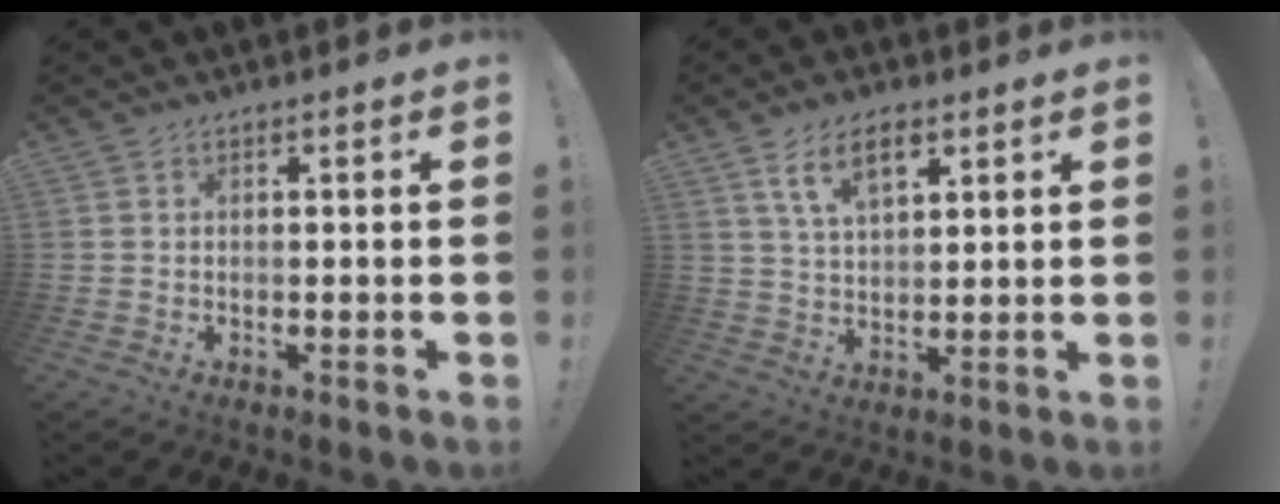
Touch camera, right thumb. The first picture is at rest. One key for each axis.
{"total": 8.9, "fx": 4.9, "fy": 4.2, "fz": 6.2, "tx": -0.114, "ty": -0.004, "tz": 0.090}